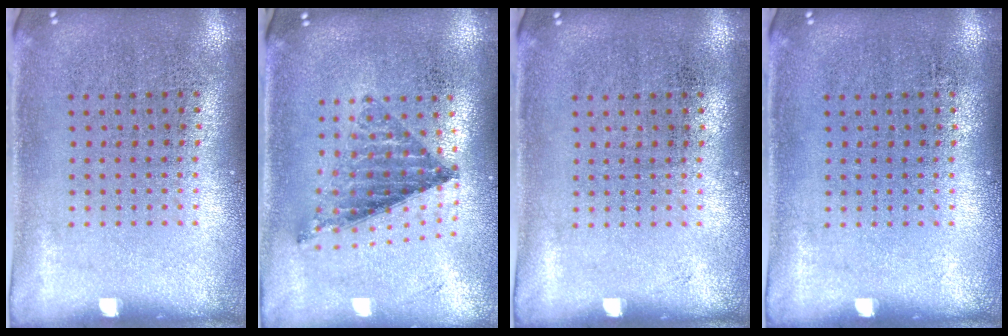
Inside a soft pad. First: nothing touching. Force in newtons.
{"total": 0.8, "press": 0.8, "slide": 0.2}
{"total": 0.0}
{"total": 0.0}